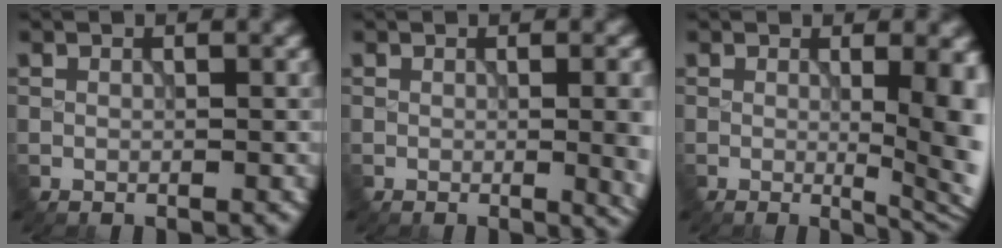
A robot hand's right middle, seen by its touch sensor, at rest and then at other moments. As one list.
[{"total": 4.2, "force": [-0.2, 1.1, 4.0], "torque": [-0.041, -0.008, -0.001]}, {"total": 7.2, "force": [0.3, 2.2, 6.9], "torque": [-0.067, -0.010, 0.008]}]